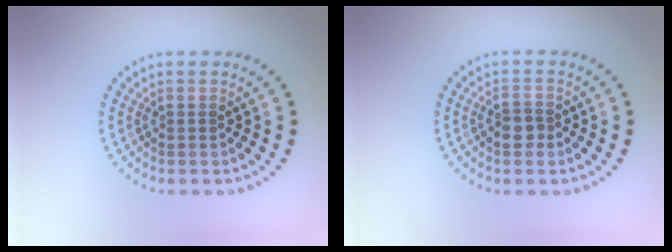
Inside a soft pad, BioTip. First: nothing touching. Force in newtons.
{"total": 2.0, "press": 1.8, "slide": 0.9}